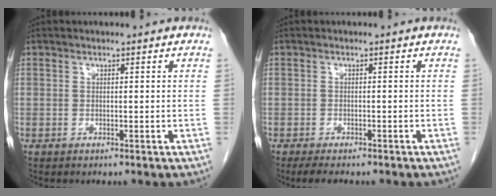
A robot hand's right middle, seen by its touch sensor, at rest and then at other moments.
{"total": 4.5, "force": [-3.7, 1.3, 2.3], "torque": [-0.038, -0.013, -0.050]}